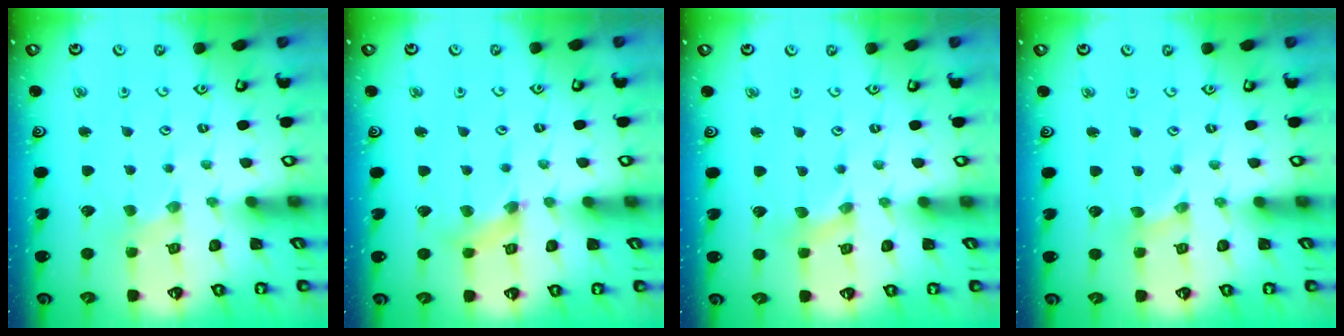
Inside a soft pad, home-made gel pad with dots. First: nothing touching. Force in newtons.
{"total": 4.0, "press": 3.9, "slide": 0.4}
{"total": 0.0}
{"total": 0.0}